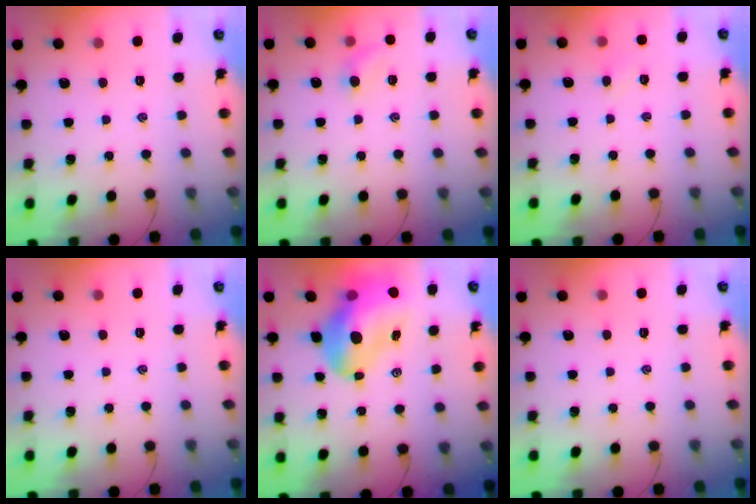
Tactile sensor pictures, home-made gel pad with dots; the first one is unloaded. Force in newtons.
{"total": 6.1, "press": 5.9, "slide": 1.3}
{"total": 3.0, "press": 2.9, "slide": 0.8}
{"total": 0.0}
{"total": 16.0, "press": 15.4, "slide": 4.6}
{"total": 0.0}